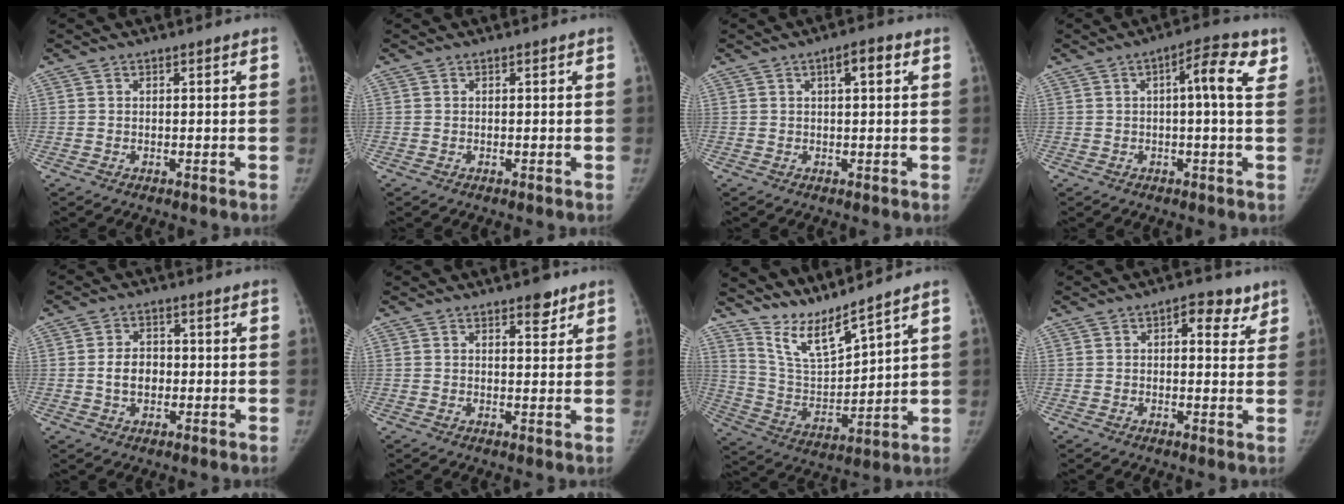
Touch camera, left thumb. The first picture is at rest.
{"total": 0.0}
{"total": 3.9, "force": [1.5, 1.2, 3.3], "torque": [-0.046, 0.007, 0.020]}
{"total": 7.5, "force": [2.2, 1.9, 7.0], "torque": [-0.091, 0.011, 0.023]}
{"total": 5.1, "force": [-0.5, 3.8, 3.4], "torque": [-0.046, 0.011, -0.009]}
{"total": 3.6, "force": [2.5, 1.6, 2.0], "torque": [-0.005, -0.013, 0.033]}
{"total": 10.7, "force": [9.7, 0.4, 4.7], "torque": [-0.085, -0.073, 0.203]}
{"total": 5.9, "force": [3.1, 3.1, 4.0], "torque": [-0.022, -0.008, 0.034]}